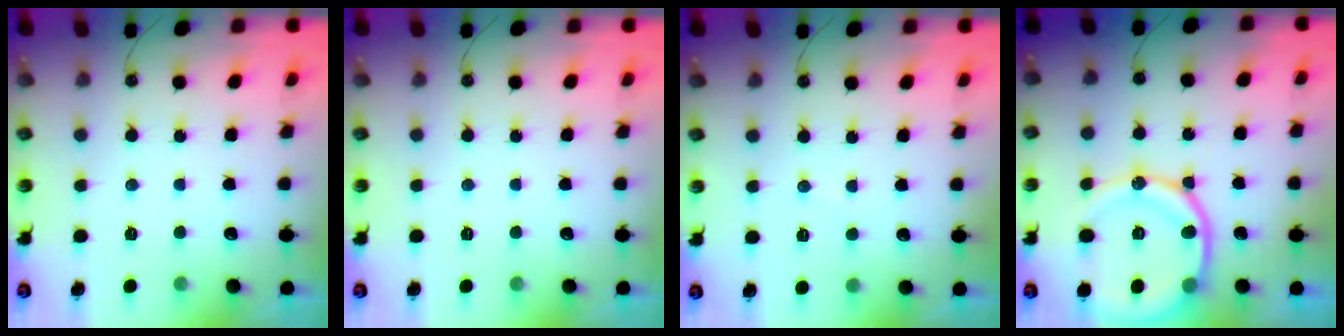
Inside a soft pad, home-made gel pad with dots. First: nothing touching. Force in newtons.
{"total": 0.0}
{"total": 2.9, "press": 2.9, "slide": 0.2}
{"total": 17.7, "press": 17.6, "slide": 1.8}